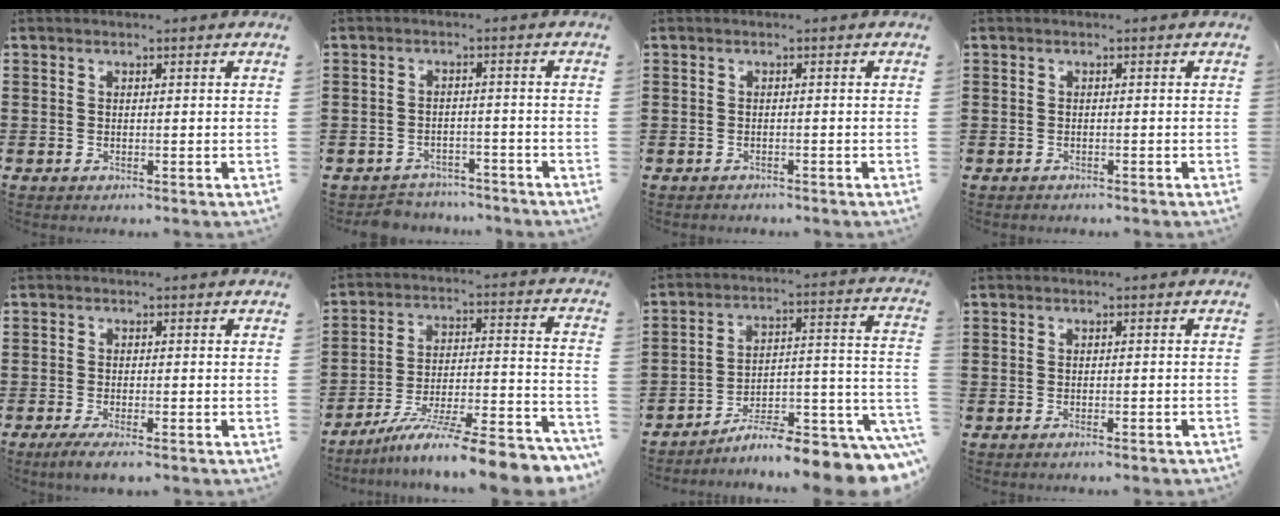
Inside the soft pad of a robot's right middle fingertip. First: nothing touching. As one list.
[{"total": 3.0, "force": [-2.9, 0.7, -0.3], "torque": [-0.003, 0.002, -0.065]}, {"total": 0.9, "force": [-0.8, 0.3, -0.2], "torque": [0.003, 0.005, -0.020]}, {"total": 0.8, "force": [-0.7, 0.4, -0.2], "torque": [0.003, 0.005, -0.017]}, {"total": 2.1, "force": [-1.8, 0.2, 1.2], "torque": [-0.027, 0.000, -0.037]}, {"total": 11.0, "force": [-9.3, -0.2, 5.9], "torque": [-0.083, 0.004, -0.177]}, {"total": 8.2, "force": [-7.1, 1.0, 4.0], "torque": [-0.051, -0.006, -0.134]}, {"total": 1.1, "force": [-1.0, 0.1, 0.4], "torque": [-0.010, -0.001, -0.019]}]